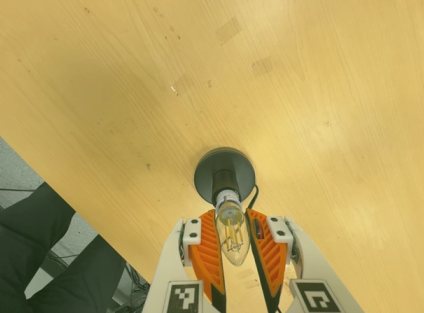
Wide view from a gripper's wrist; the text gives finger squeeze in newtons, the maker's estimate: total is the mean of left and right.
{"total": 10.5, "left": 10.3, "right": 10.8}